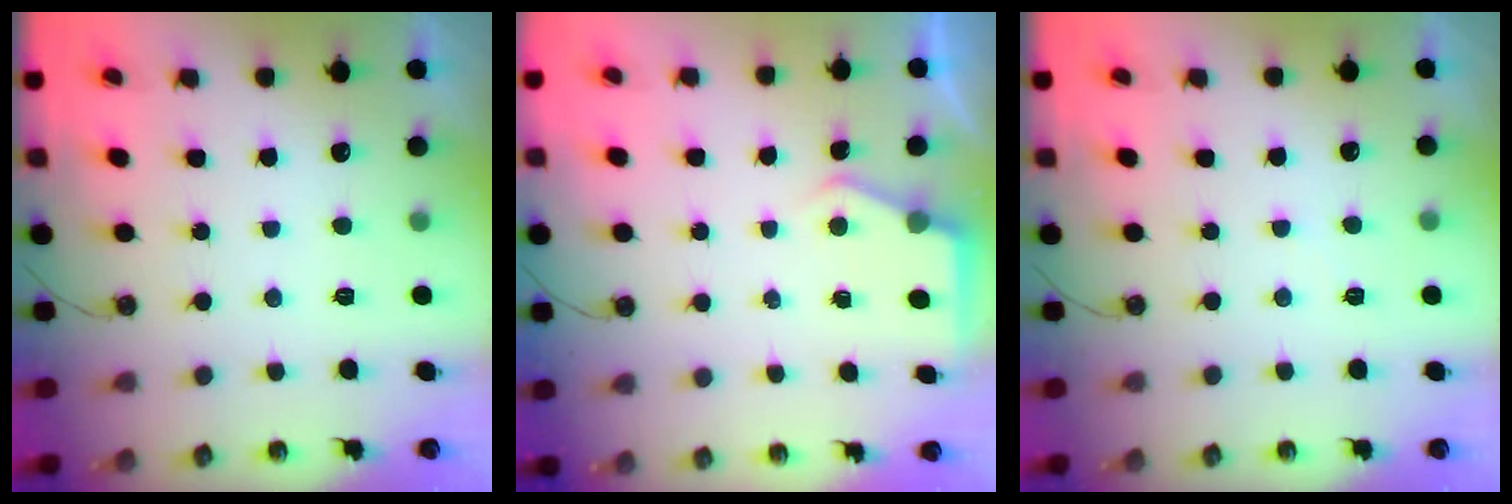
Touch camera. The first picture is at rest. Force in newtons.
{"total": 4.3, "press": 4.2, "slide": 0.5}
{"total": 3.2, "press": 3.2, "slide": 0.6}